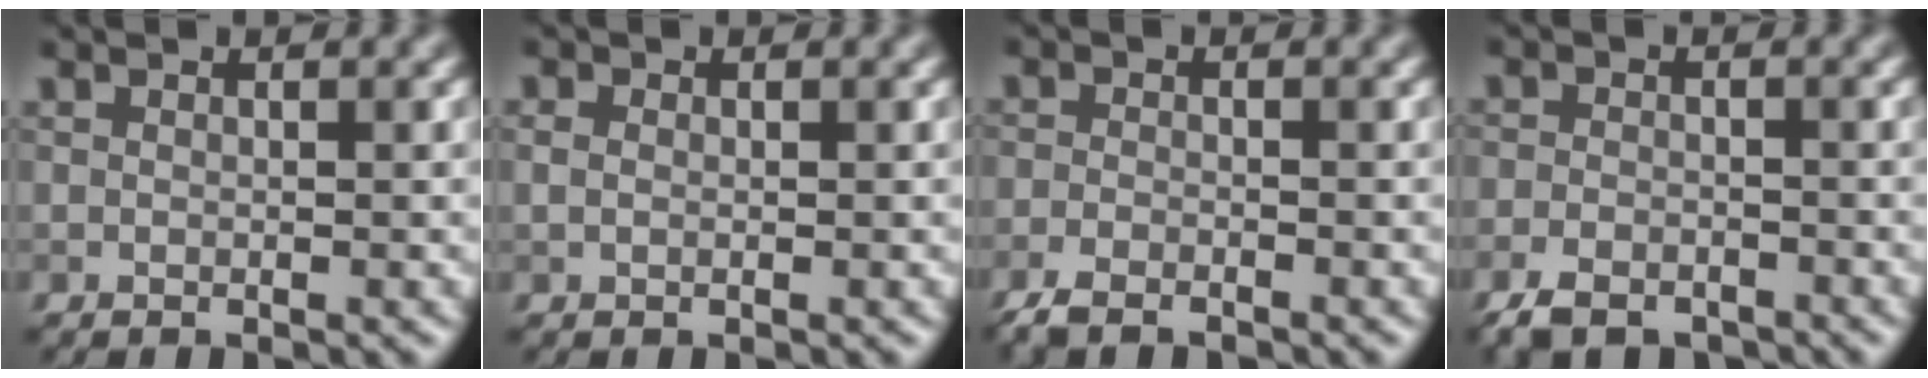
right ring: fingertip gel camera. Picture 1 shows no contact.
{"total": 0.9, "force": [0.1, 0.7, 0.5], "torque": [-0.011, 0.001, -0.001]}
{"total": 2.9, "force": [-2.3, 0.8, 1.5], "torque": [-0.030, -0.007, -0.052]}
{"total": 4.6, "force": [-3.5, 2.1, 2.1], "torque": [-0.035, -0.006, -0.072]}